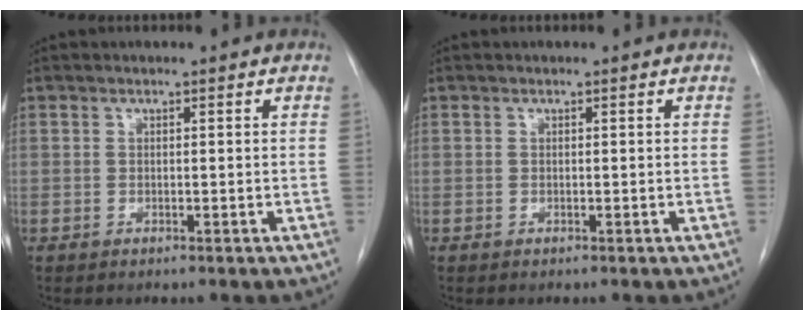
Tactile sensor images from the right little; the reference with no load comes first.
{"total": 0.0}